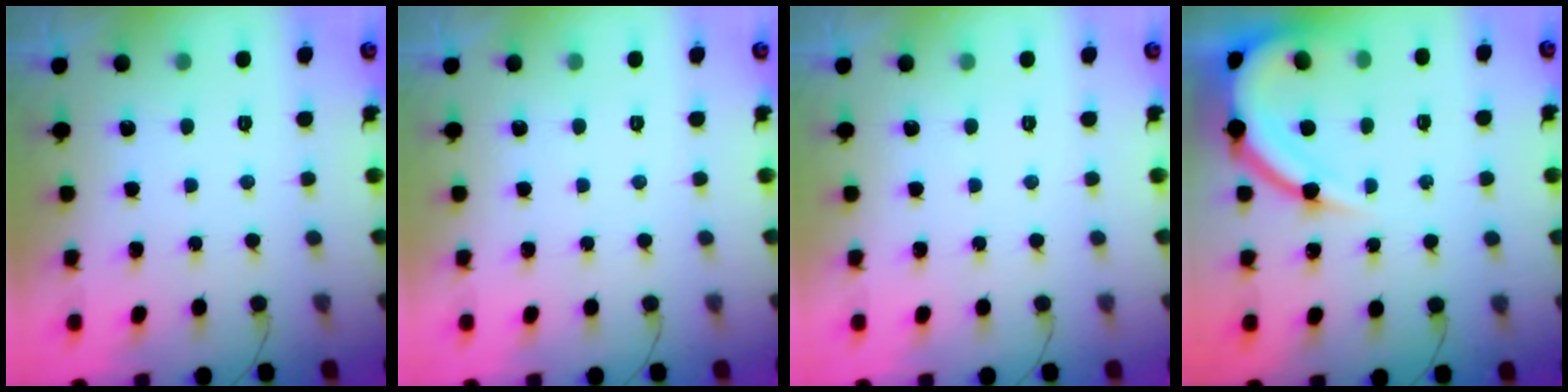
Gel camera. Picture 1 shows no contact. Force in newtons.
{"total": 0.0}
{"total": 0.0}
{"total": 9.8, "press": 9.7, "slide": 1.0}